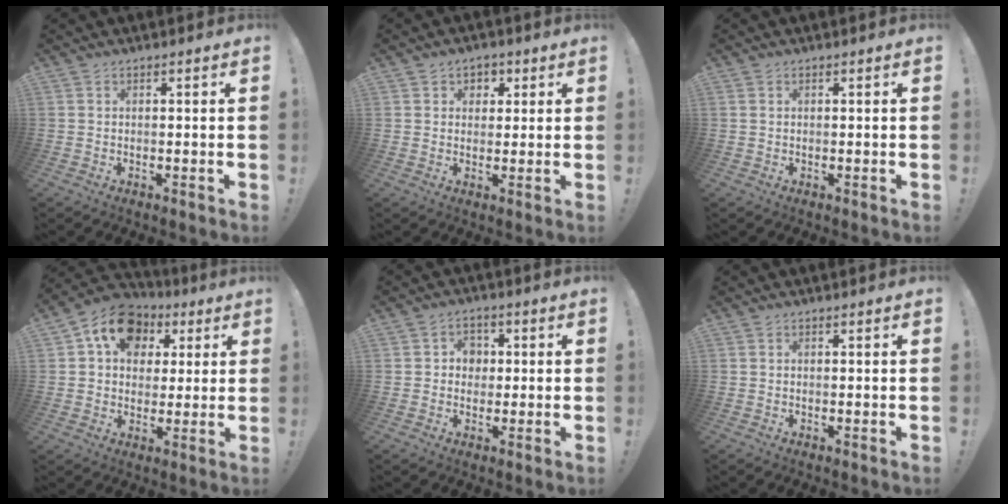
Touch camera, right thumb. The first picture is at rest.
{"total": 1.8, "force": [0.6, 1.6, 0.5], "torque": [-0.001, 0.000, 0.010]}
{"total": 0.6, "force": [0.4, 0.4, 0.3], "torque": [-0.009, 0.002, 0.008]}
{"total": 14.4, "force": [5.9, 10.9, 7.3], "torque": [-0.122, -0.015, 0.113]}
{"total": 4.5, "force": [0.1, 4.2, 1.6], "torque": [-0.020, 0.002, 0.000]}
{"total": 0.0}